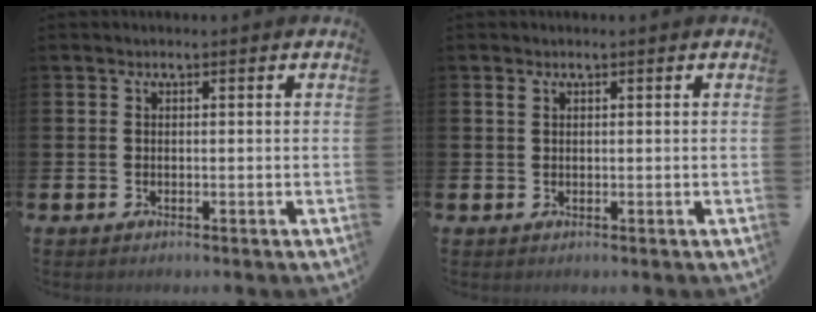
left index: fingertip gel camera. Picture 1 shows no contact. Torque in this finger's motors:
{"motor_torque": [-0.08, 0.11, -0.05, -0.06]}